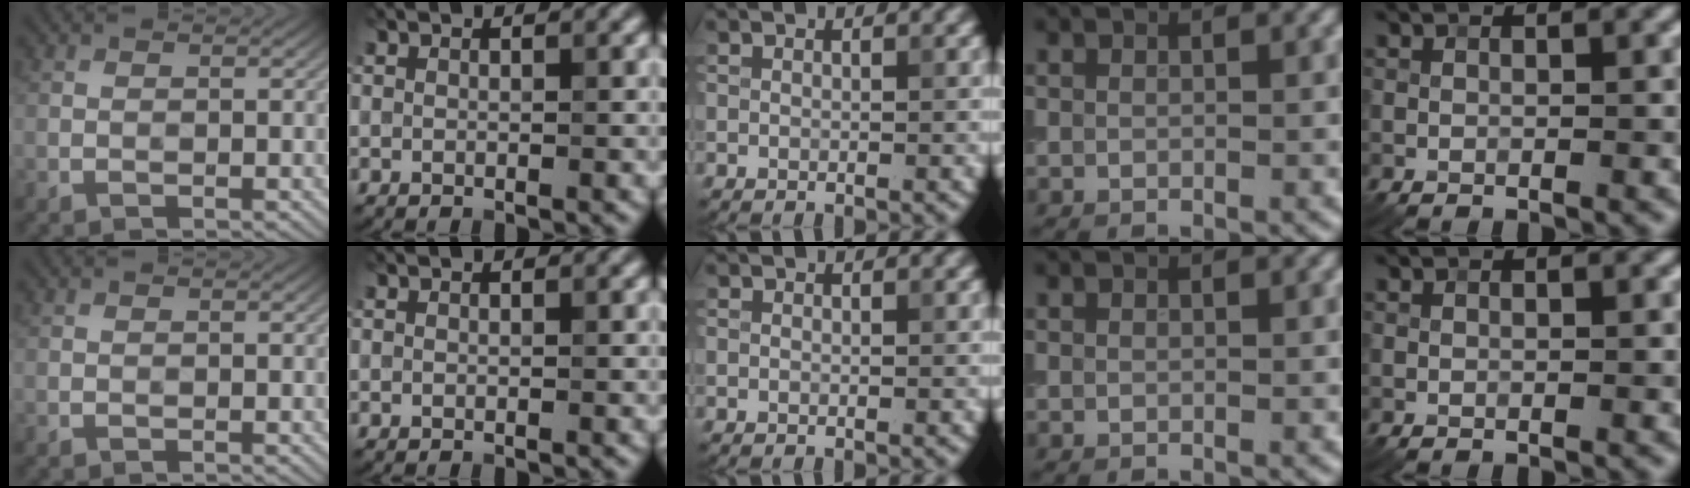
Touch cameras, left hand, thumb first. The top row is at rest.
{}